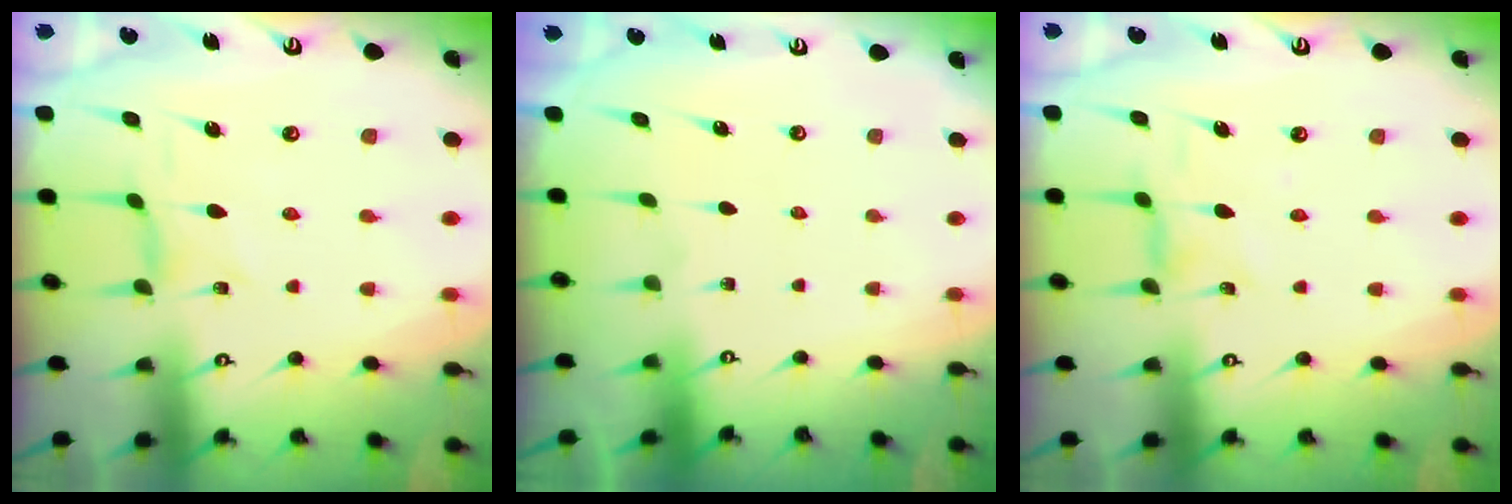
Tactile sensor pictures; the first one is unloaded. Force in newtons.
{"total": 0.0}
{"total": 1.2, "press": 1.2, "slide": 0.2}